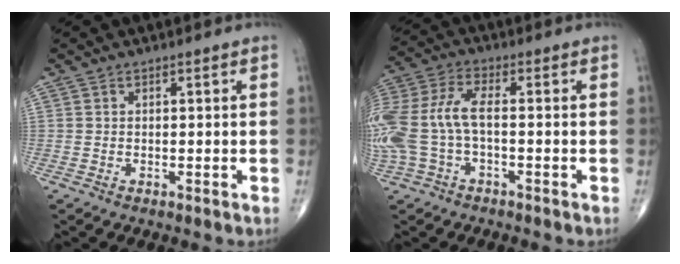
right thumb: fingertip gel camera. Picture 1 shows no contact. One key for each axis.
{"total": 13.4, "fx": -1.8, "fy": 6.5, "fz": 11.6, "tx": -0.285, "ty": 0.028, "tz": -0.033}